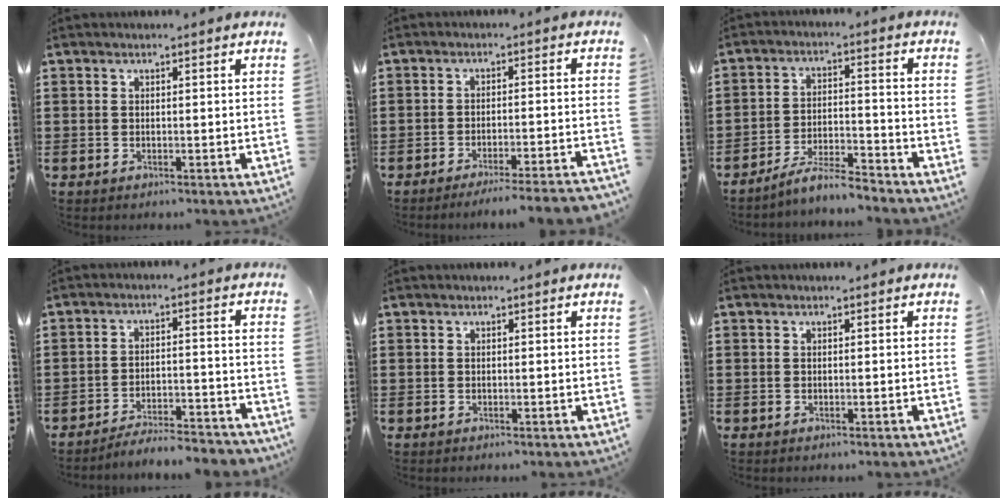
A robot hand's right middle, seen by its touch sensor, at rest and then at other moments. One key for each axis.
{"total": 3.6, "fx": -3.4, "fy": -0.4, "fz": 1.2, "tx": -0.018, "ty": -0.004, "tz": -0.069}
{"total": 5.9, "fx": -5.5, "fy": 0.3, "fz": 2.1, "tx": -0.047, "ty": -0.004, "tz": -0.109}
{"total": 5.2, "fx": -5.1, "fy": 0.2, "fz": 1.1, "tx": -0.026, "ty": -0.001, "tz": -0.105}
{"total": 0.0}
{"total": 0.0}